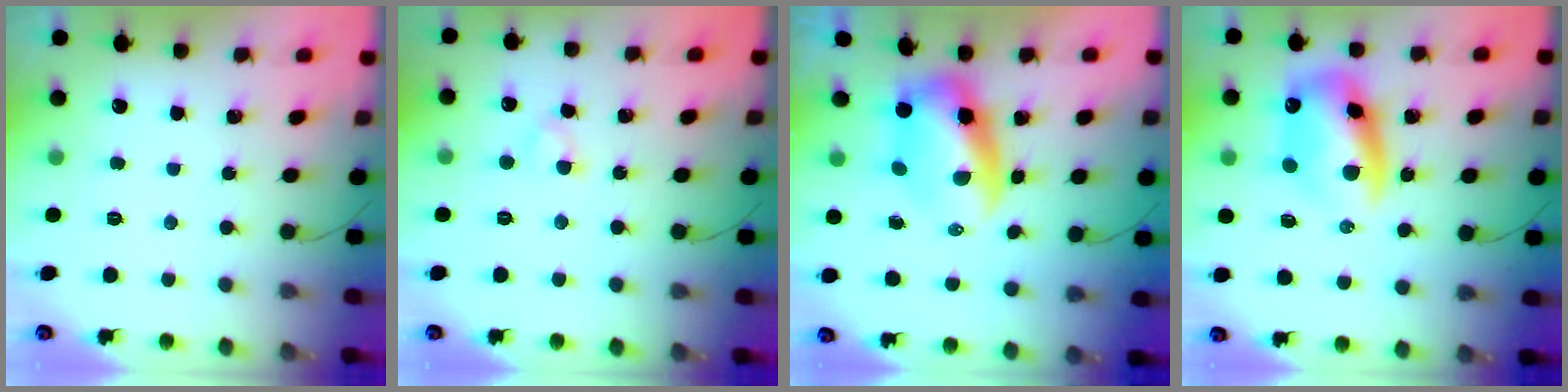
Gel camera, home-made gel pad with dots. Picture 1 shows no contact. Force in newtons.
{"total": 3.7, "press": 3.4, "slide": 1.4}
{"total": 7.6, "press": 7.3, "slide": 2.0}
{"total": 11.5, "press": 11.1, "slide": 2.9}